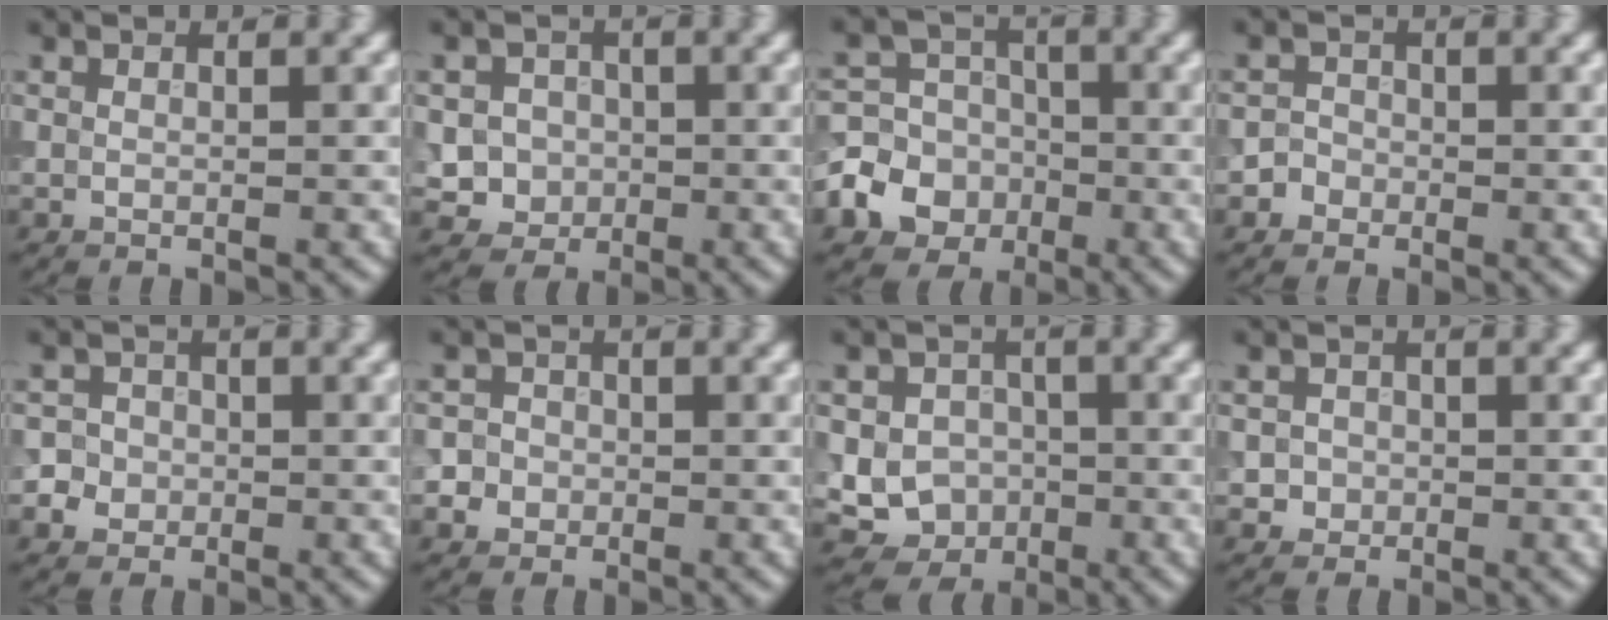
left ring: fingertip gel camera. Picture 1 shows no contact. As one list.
[{"total": 3.8, "force": [-0.2, 3.6, 1.2], "torque": [-0.005, 0.010, -0.014]}, {"total": 8.4, "force": [-3.0, 7.5, 2.4], "torque": [-0.037, -0.006, -0.083]}, {"total": 1.3, "force": [-0.5, 1.1, 0.0], "torque": [0.019, 0.002, -0.014]}, {"total": 4.1, "force": [-0.7, 3.9, 1.0], "torque": [0.009, 0.017, -0.029]}, {"total": 3.7, "force": [-0.7, 3.5, 0.9], "torque": [0.012, 0.014, -0.033]}, {"total": 5.7, "force": [-1.0, 5.2, 2.2], "torque": [-0.011, -0.005, -0.040]}, {"total": 1.5, "force": [-0.2, 1.5, 0.2], "torque": [0.014, -0.003, -0.004]}]